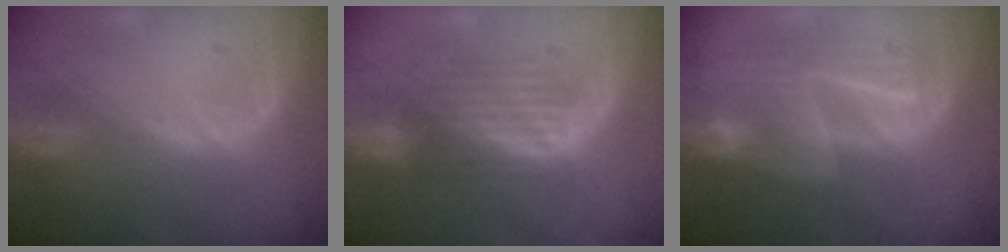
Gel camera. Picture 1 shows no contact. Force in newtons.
{"total": 6.4, "press": 6.3, "slide": 0.6}
{"total": 8.9, "press": 8.1, "slide": 3.7}